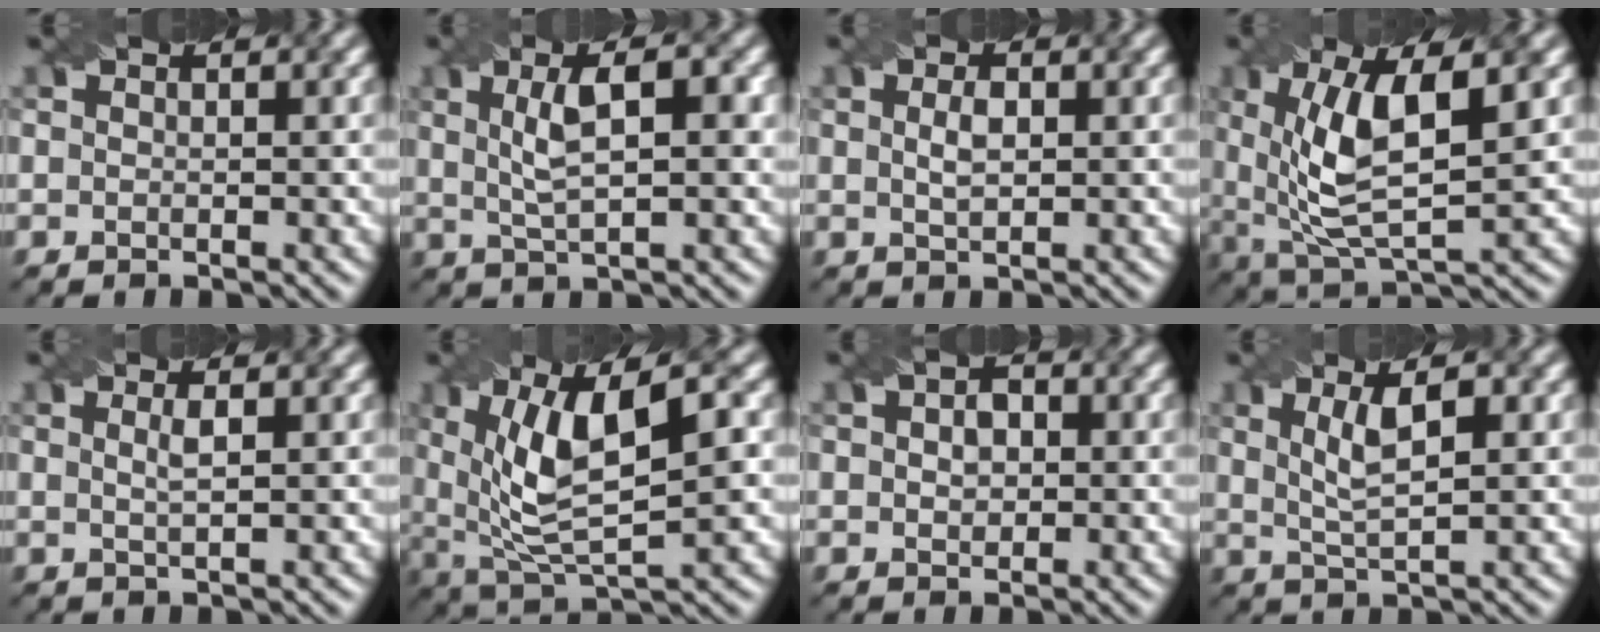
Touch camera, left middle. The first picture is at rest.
{"total": 5.0, "force": [1.2, 1.6, 4.6], "torque": [-0.081, 0.006, 0.023]}
{"total": 1.8, "force": [0.3, 0.9, 1.6], "torque": [-0.034, 0.001, 0.008]}
{"total": 9.0, "force": [1.8, 3.3, 8.1], "torque": [-0.165, -0.002, 0.033]}
{"total": 1.5, "force": [0.4, 0.4, 1.4], "torque": [-0.026, 0.003, 0.004]}
{"total": 9.2, "force": [2.0, 3.3, 8.3], "torque": [-0.163, 0.001, 0.037]}
{"total": 2.7, "force": [0.3, 2.1, 1.8], "torque": [-0.025, 0.005, 0.003]}
{"total": 3.9, "force": [1.1, 1.1, 3.6], "torque": [-0.071, 0.000, 0.024]}